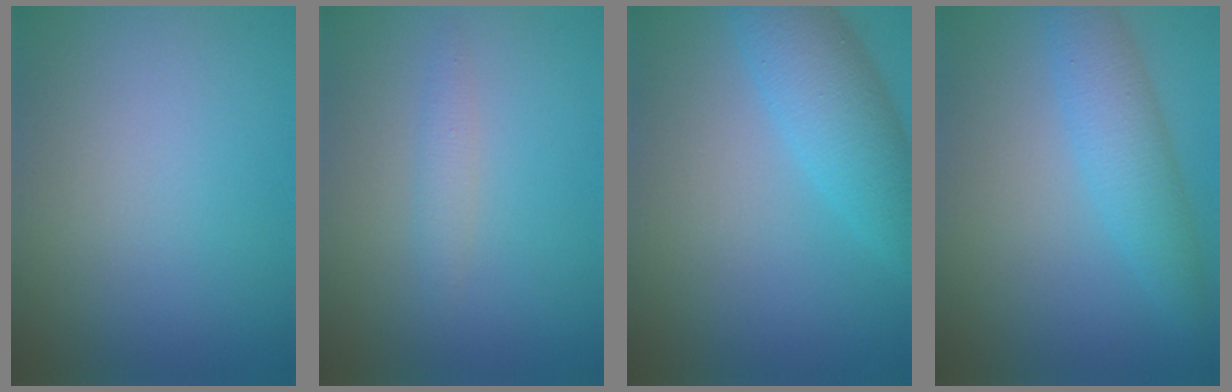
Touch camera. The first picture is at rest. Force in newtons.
{"total": 1.2, "press": 1.2, "slide": 0.0}
{"total": 5.3, "press": 5.3, "slide": 0.2}
{"total": 3.7, "press": 3.7, "slide": 0.1}